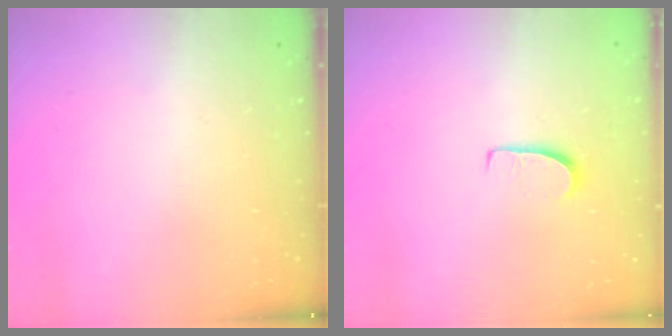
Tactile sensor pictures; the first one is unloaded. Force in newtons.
{"total": 5.8, "press": 5.7, "slide": 0.5}